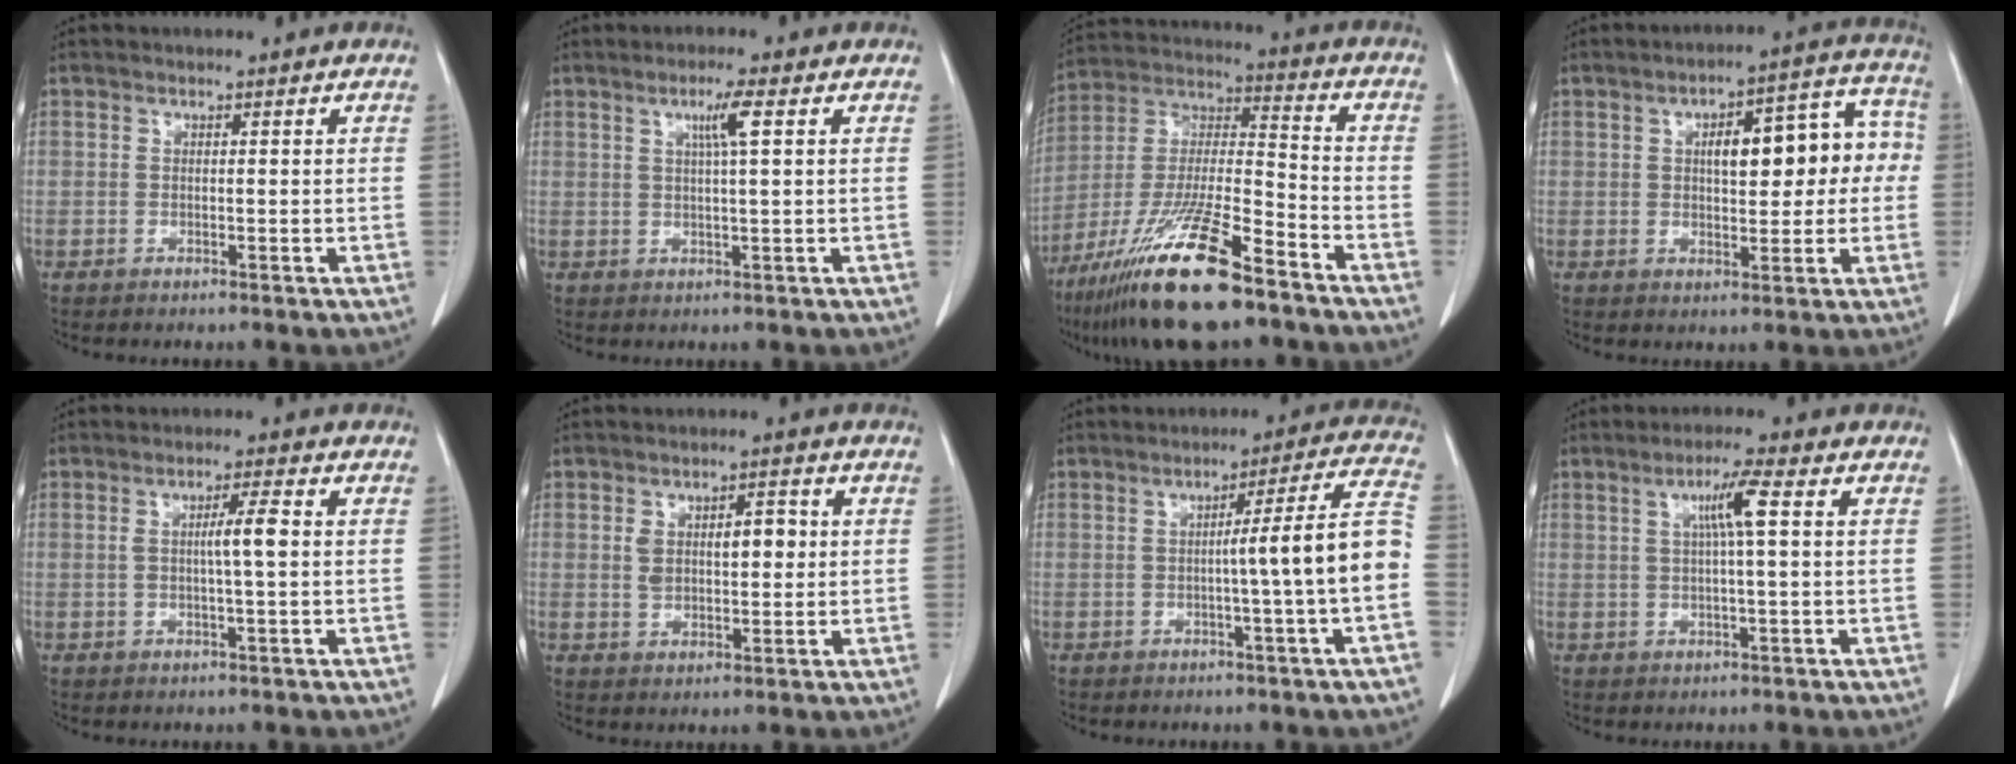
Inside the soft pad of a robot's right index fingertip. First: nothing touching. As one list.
[{"total": 3.7, "force": [1.3, -0.5, 3.5], "torque": [-0.064, -0.001, 0.024]}, {"total": 19.5, "force": [-12.9, 2.5, 14.5], "torque": [-0.301, -0.037, -0.233]}, {"total": 11.8, "force": [1.3, 4.6, 10.8], "torque": [-0.137, 0.046, 0.023]}, {"total": 3.9, "force": [0.3, -0.1, 3.9], "torque": [-0.068, 0.003, 0.008]}, {"total": 6.1, "force": [1.2, 2.8, 5.3], "torque": [-0.087, 0.017, 0.028]}, {"total": 10.2, "force": [-1.5, -1.7, 10.0], "torque": [-0.135, 0.015, -0.023]}, {"total": 5.2, "force": [1.3, -0.4, 5.0], "torque": [-0.091, 0.005, 0.024]}]